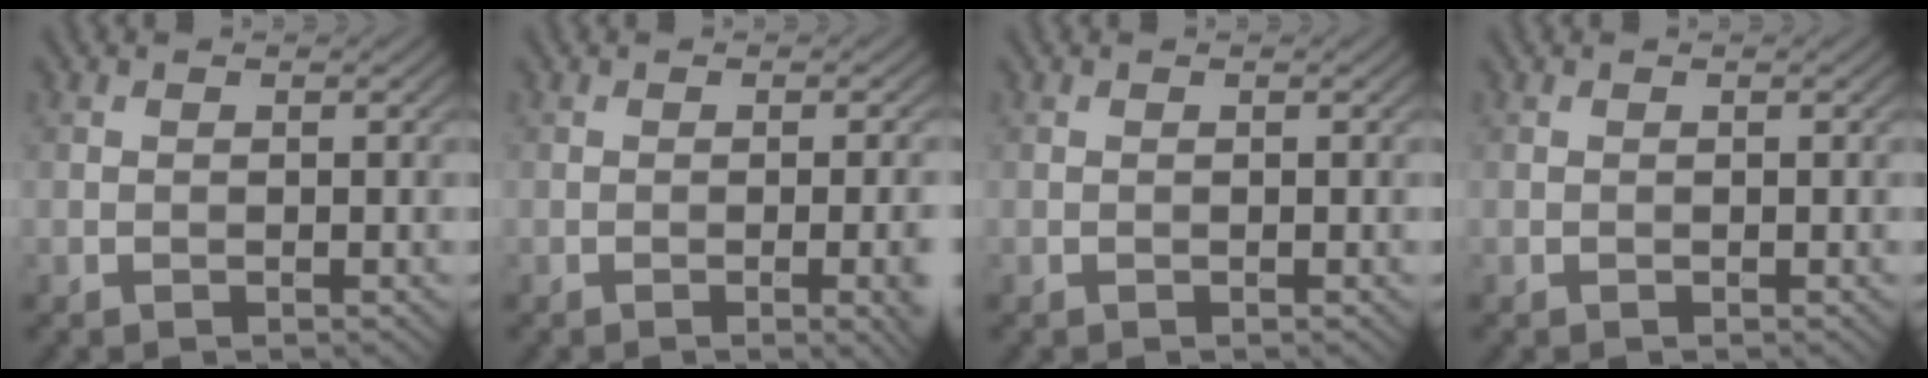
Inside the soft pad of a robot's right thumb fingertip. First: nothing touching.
{"total": 3.9, "force": [-1.0, 0.8, 3.7], "torque": [-0.049, 0.002, -0.014]}
{"total": 0.0}
{"total": 0.0}